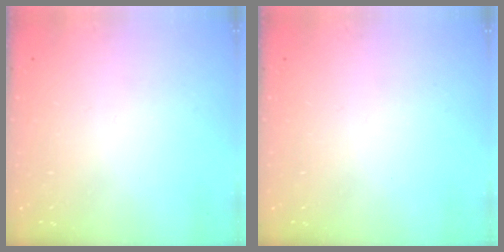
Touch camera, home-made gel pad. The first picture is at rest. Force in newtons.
{"total": 0.0}